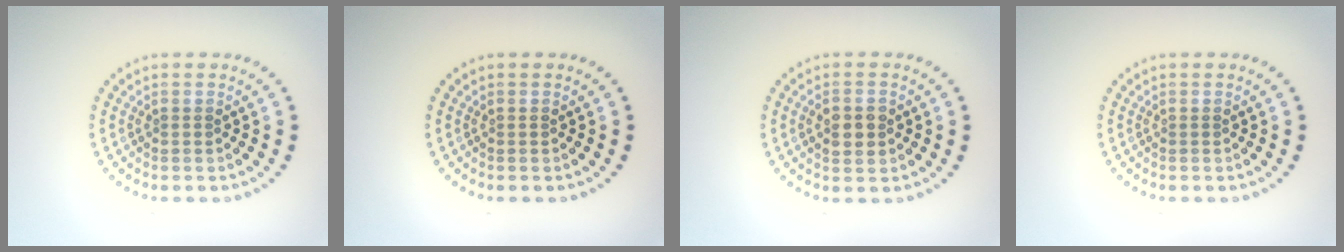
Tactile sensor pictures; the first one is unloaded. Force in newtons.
{"total": 0.0}
{"total": 2.8, "press": 2.8, "slide": 0.2}
{"total": 0.0}